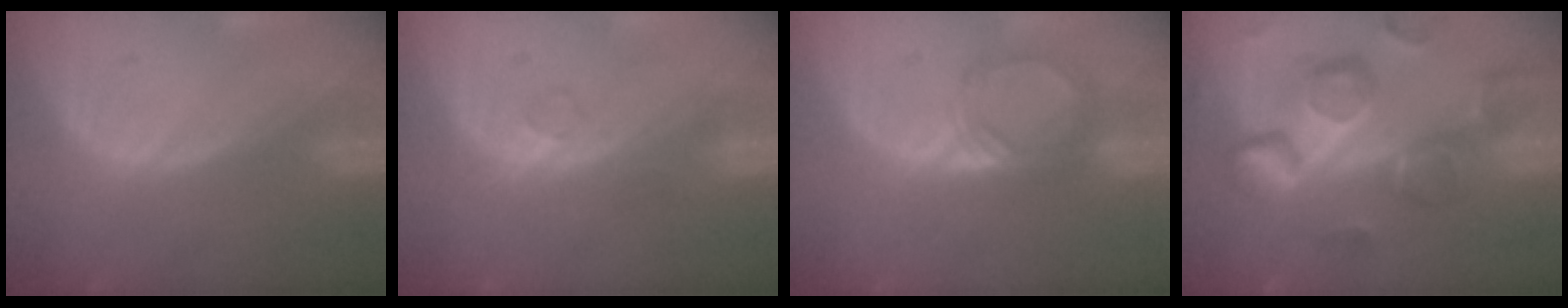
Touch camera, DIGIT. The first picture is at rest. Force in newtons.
{"total": 2.5, "press": 2.5, "slide": 0.3}
{"total": 5.0, "press": 4.6, "slide": 1.9}
{"total": 12.5, "press": 10.9, "slide": 6.1}